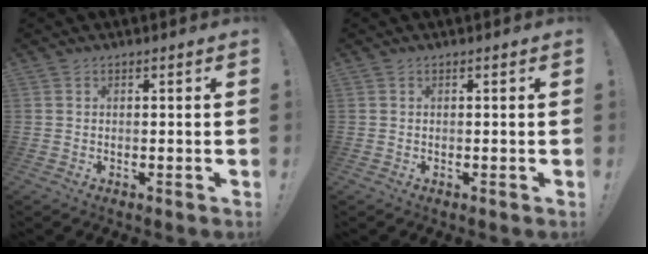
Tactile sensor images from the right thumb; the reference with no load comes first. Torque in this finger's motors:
{"motor_torque": [-0.01, 0.01, -0.01, 0.01, 0.00]}